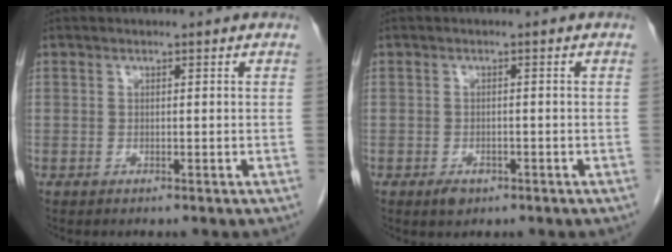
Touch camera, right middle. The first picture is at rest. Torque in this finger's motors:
{"motor_torque": [0.32, -0.34, 0.00, 0.03]}